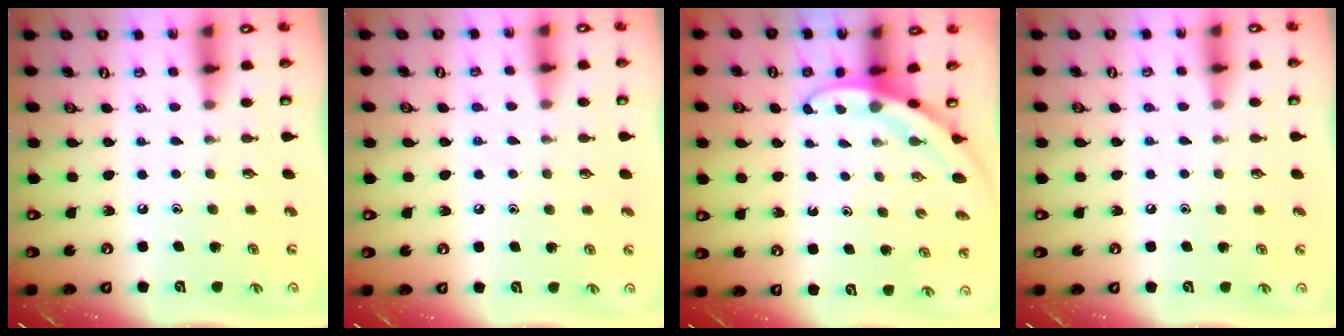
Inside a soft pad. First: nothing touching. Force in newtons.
{"total": 4.5, "press": 4.4, "slide": 0.8}
{"total": 2.7, "press": 2.7, "slide": 0.0}
{"total": 2.7, "press": 2.7, "slide": 0.2}